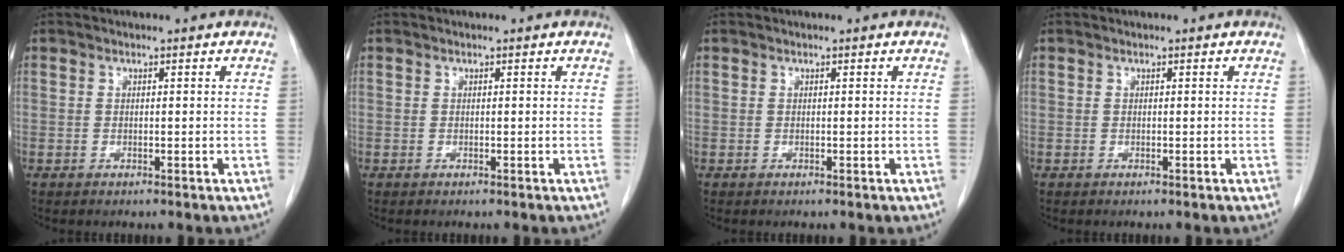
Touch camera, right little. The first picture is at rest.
{"total": 0.0}
{"total": 0.0}
{"total": 0.0}